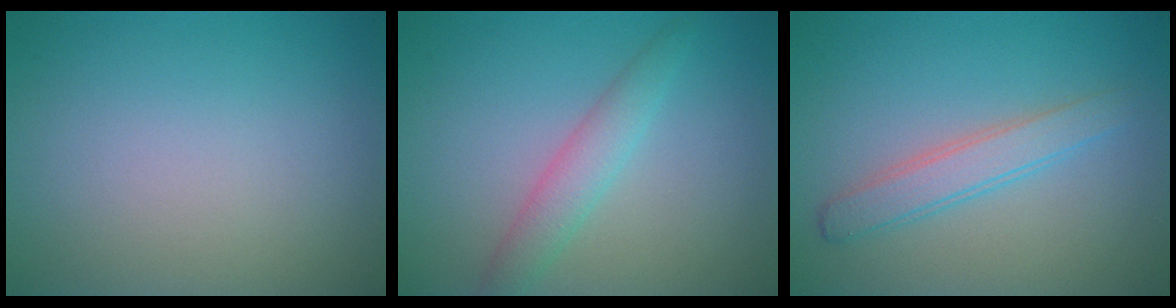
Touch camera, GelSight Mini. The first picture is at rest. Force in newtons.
{"total": 2.6, "press": 2.6, "slide": 0.0}
{"total": 2.6, "press": 2.6, "slide": 0.2}